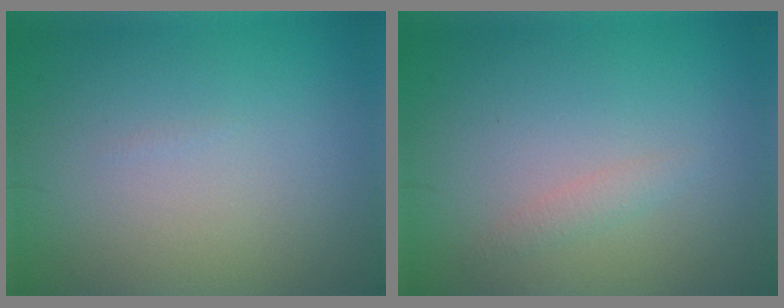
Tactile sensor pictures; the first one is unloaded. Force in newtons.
{"total": 0.9, "press": 0.9, "slide": 0.1}